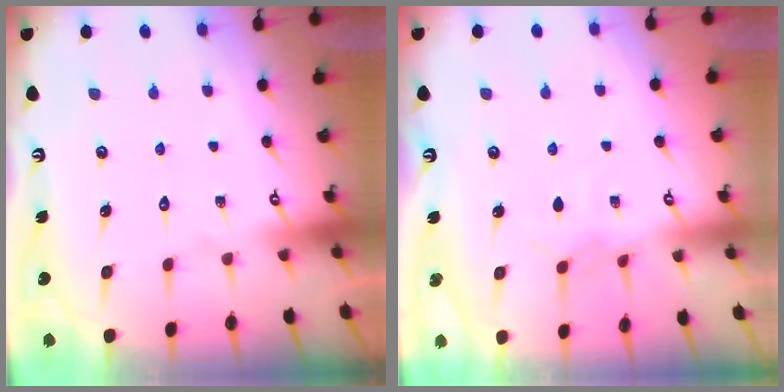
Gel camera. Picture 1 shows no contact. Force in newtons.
{"total": 4.6, "press": 4.5, "slide": 0.7}